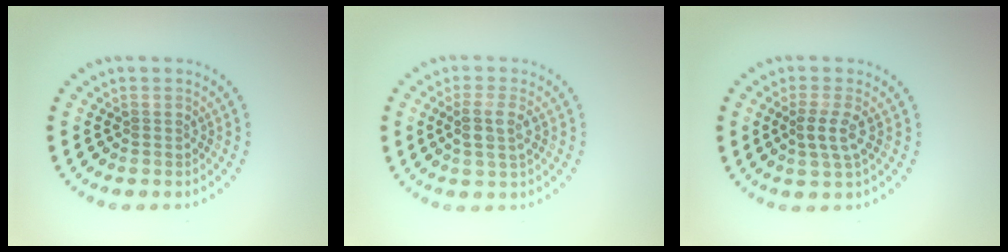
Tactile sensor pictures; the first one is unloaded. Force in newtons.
{"total": 2.2, "press": 2.1, "slide": 0.6}
{"total": 2.2, "press": 2.0, "slide": 1.1}